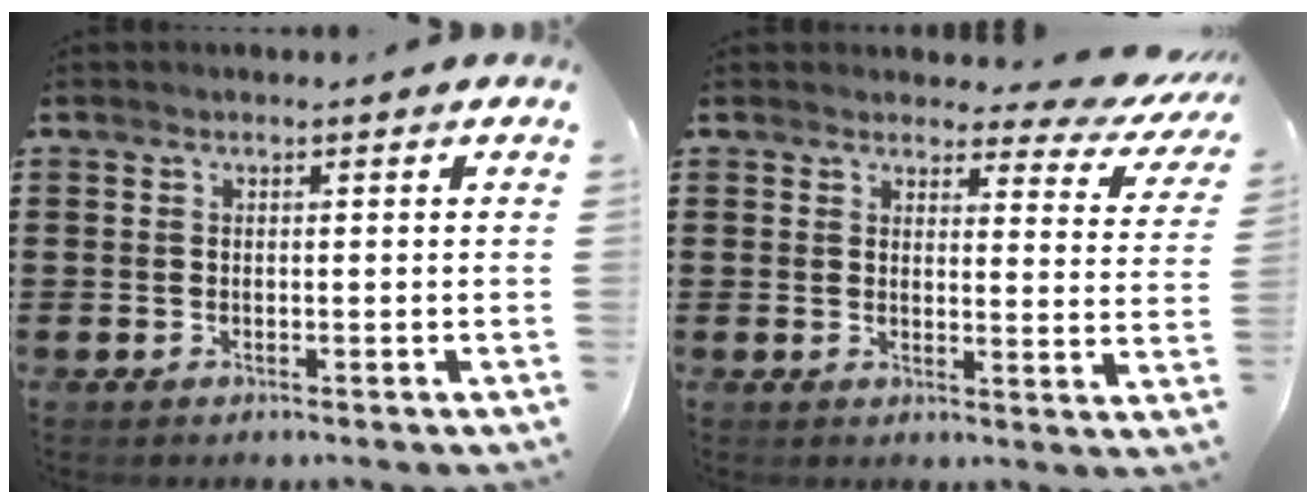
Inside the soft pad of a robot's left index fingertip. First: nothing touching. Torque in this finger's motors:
{"motor_torque": [1.15, -0.98, 0.19, 0.05]}